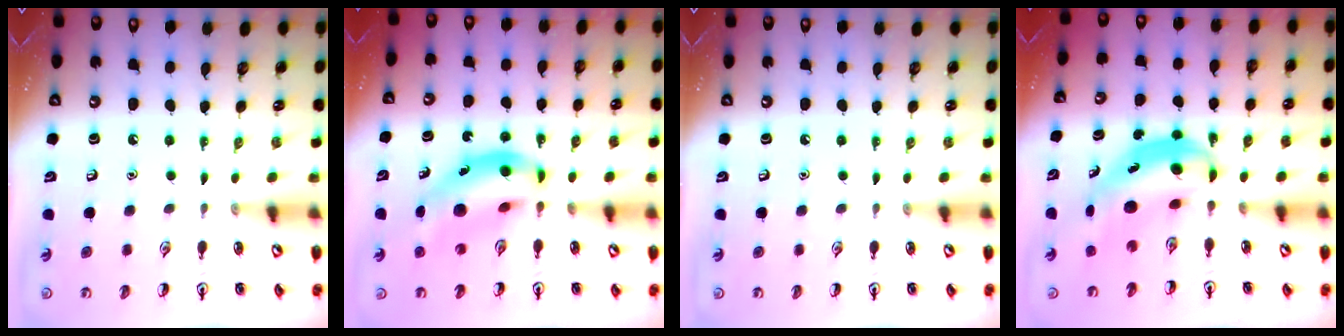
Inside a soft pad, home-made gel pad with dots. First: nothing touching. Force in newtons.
{"total": 11.5, "press": 11.0, "slide": 3.1}
{"total": 0.0}
{"total": 5.1, "press": 4.9, "slide": 1.3}